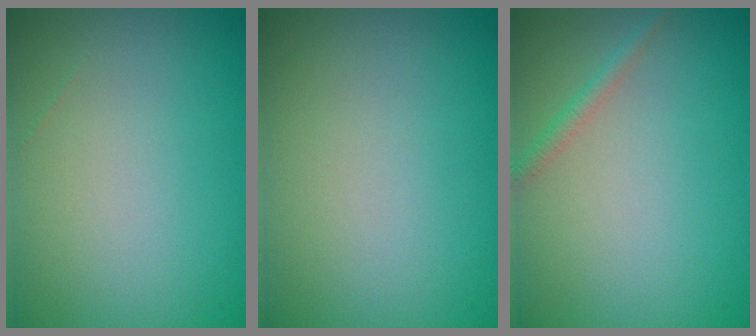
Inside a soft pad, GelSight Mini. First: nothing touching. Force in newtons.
{"total": 0.0}
{"total": 1.2, "press": 1.2, "slide": 0.0}